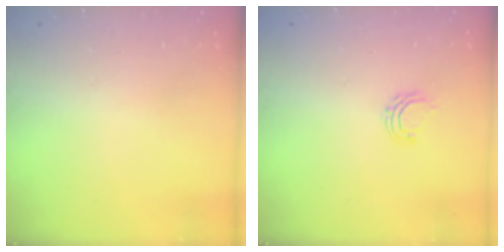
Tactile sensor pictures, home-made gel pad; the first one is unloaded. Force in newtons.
{"total": 5.2, "press": 5.2, "slide": 0.4}